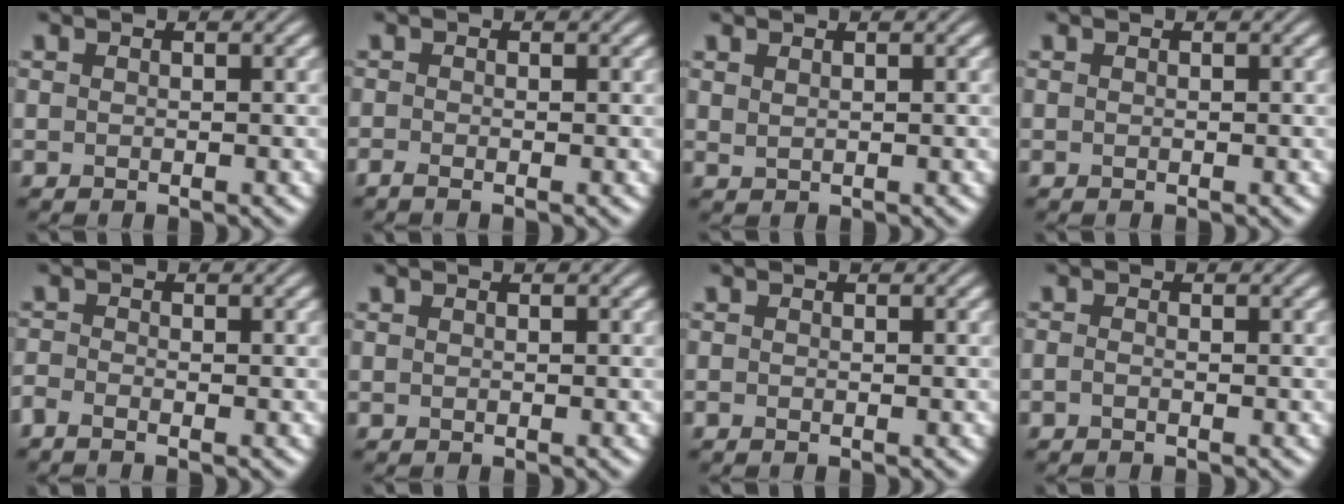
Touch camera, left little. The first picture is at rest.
{"total": 1.0, "force": [-0.8, 0.1, 0.7], "torque": [-0.014, -0.011, -0.019]}
{"total": 0.6, "force": [0.6, 0.2, 0.2], "torque": [-0.007, -0.001, 0.014]}
{"total": 0.0}
{"total": 1.4, "force": [-1.2, 0.3, 0.7], "torque": [-0.019, -0.010, -0.034]}
{"total": 0.0}
{"total": 0.0}
{"total": 0.6, "force": [-0.4, 0.1, 0.4], "torque": [-0.010, -0.005, -0.010]}